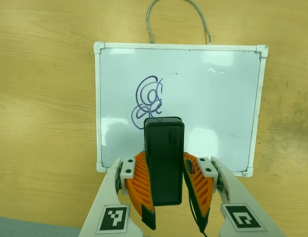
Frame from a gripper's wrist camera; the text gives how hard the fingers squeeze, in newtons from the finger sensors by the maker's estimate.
{"total": 7.1, "left": 6.4, "right": 7.8}